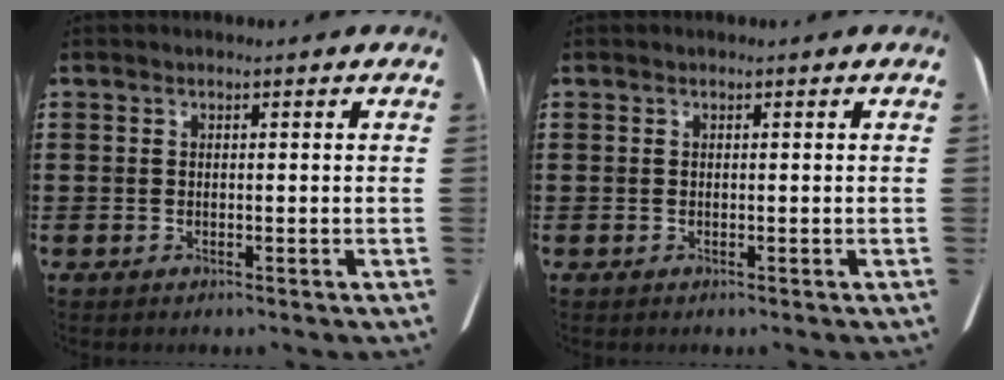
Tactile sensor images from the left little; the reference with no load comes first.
{"total": 0.0}